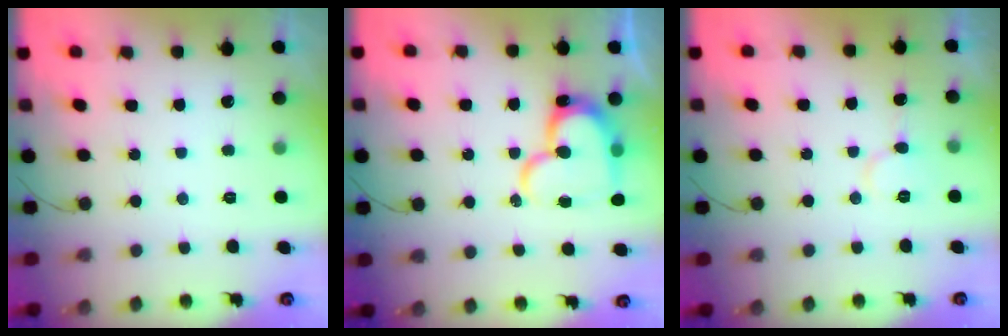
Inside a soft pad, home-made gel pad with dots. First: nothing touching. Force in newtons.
{"total": 17.4, "press": 17.3, "slide": 1.7}
{"total": 7.0, "press": 7.0, "slide": 0.3}